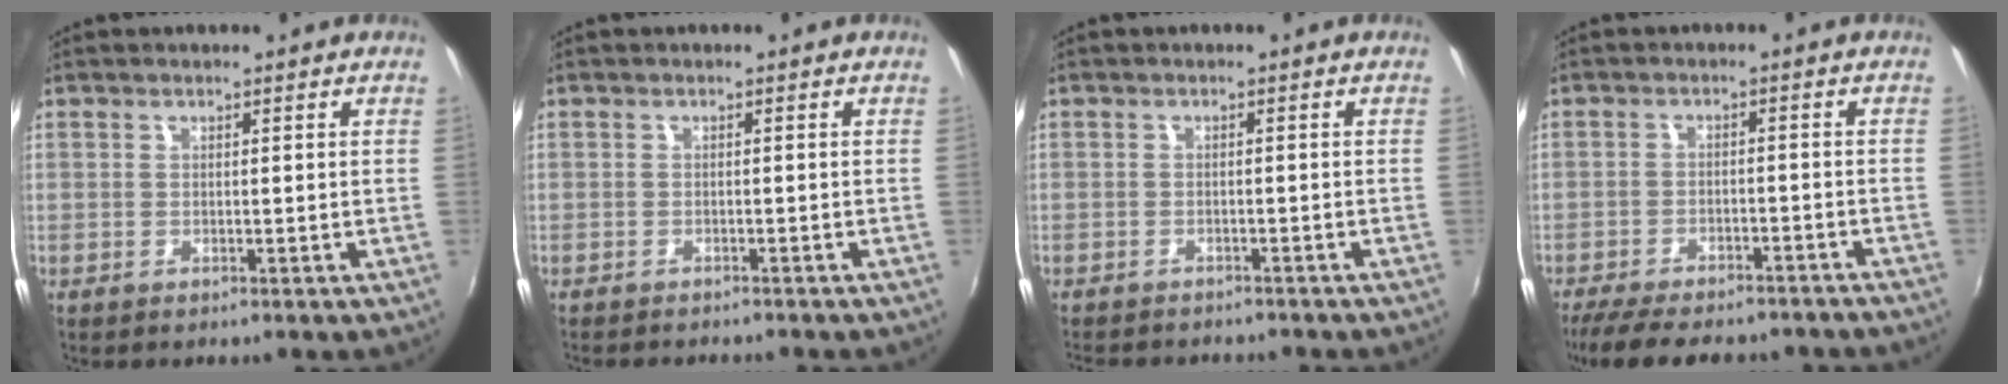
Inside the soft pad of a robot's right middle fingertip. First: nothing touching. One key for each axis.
{"total": 3.1, "fx": -2.9, "fy": 0.5, "fz": 1.0, "tx": -0.026, "ty": -0.013, "tz": -0.045}
{"total": 6.0, "fx": -5.4, "fy": 1.5, "fz": 1.9, "tx": -0.050, "ty": -0.014, "tz": -0.079}
{"total": 17.9, "fx": -15.1, "fy": 5.2, "fz": 8.2, "tx": -0.169, "ty": -0.026, "tz": -0.205}